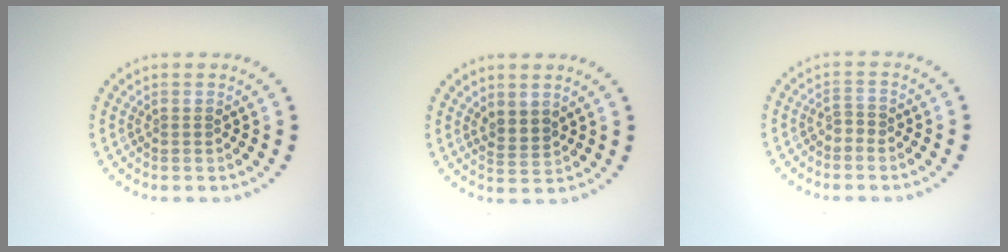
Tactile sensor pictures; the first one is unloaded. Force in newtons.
{"total": 1.9, "press": 1.5, "slide": 1.1}
{"total": 1.0, "press": 0.8, "slide": 0.5}